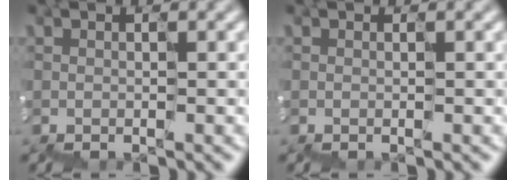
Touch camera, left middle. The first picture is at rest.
{"total": 0.0}